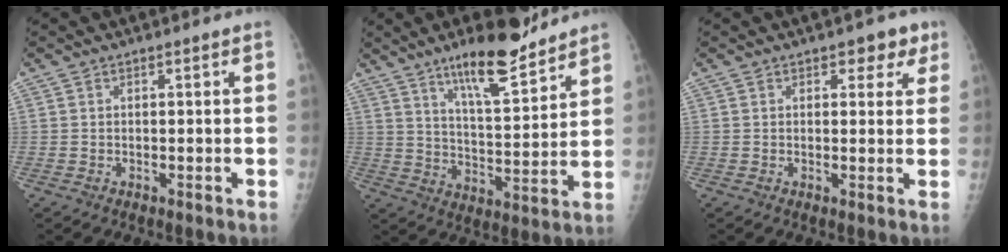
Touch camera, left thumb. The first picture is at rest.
{"total": 14.1, "force": [10.4, 3.3, 9.0], "torque": [-0.124, -0.072, 0.174]}
{"total": 4.0, "force": [2.2, 2.6, 2.2], "torque": [0.008, -0.005, 0.020]}